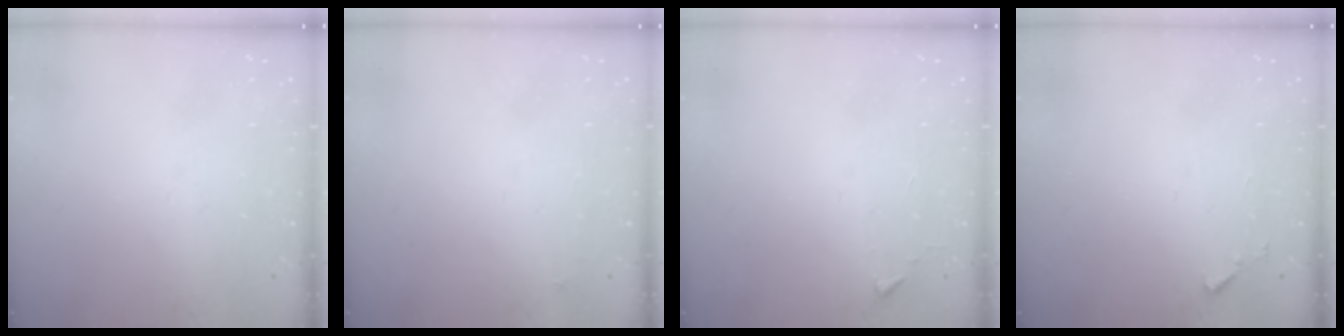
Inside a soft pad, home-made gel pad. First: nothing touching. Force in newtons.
{"total": 3.4, "press": 3.3, "slide": 0.4}
{"total": 2.7, "press": 2.7, "slide": 0.5}
{"total": 3.3, "press": 3.3, "slide": 0.3}